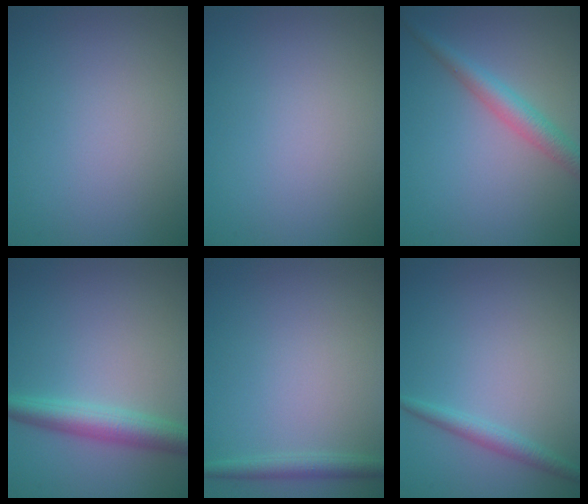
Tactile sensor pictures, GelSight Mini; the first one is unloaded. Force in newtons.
{"total": 0.0}
{"total": 3.1, "press": 3.1, "slide": 0.1}
{"total": 3.9, "press": 3.9, "slide": 0.1}
{"total": 1.8, "press": 1.8, "slide": 0.1}
{"total": 1.8, "press": 1.8, "slide": 0.0}